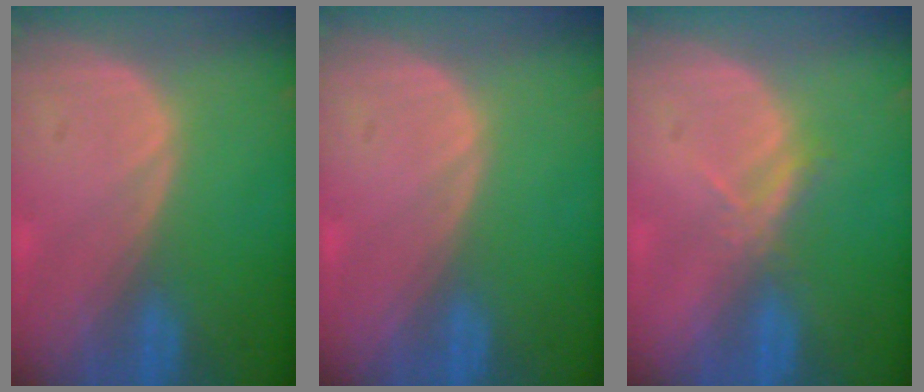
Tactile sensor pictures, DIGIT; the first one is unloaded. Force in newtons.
{"total": 0.0}
{"total": 2.3, "press": 2.1, "slide": 0.9}